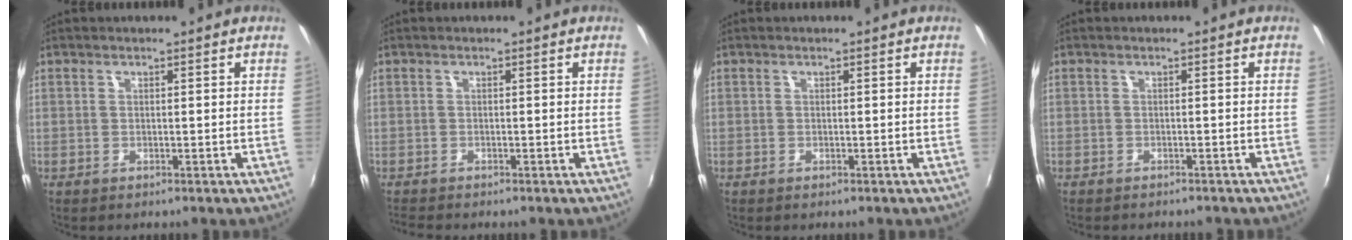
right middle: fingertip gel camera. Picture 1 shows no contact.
{"total": 2.1, "force": [-2.0, 0.2, 0.8], "torque": [-0.019, -0.013, -0.036]}
{"total": 0.0}
{"total": 2.4, "force": [-2.2, 0.5, 0.8], "torque": [-0.022, -0.009, -0.032]}